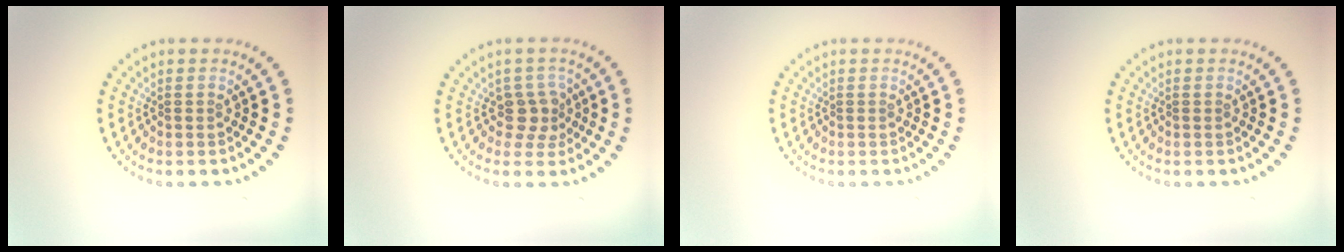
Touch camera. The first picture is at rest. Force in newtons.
{"total": 2.3, "press": 1.7, "slide": 1.6}
{"total": 0.0}
{"total": 0.0}